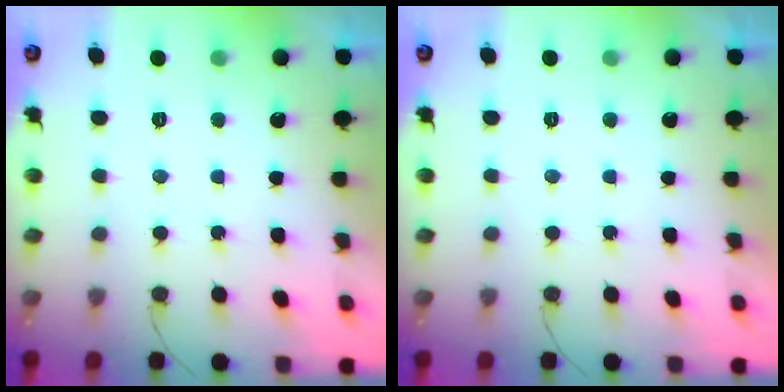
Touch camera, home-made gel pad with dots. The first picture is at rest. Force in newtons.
{"total": 1.9, "press": 1.9, "slide": 0.1}